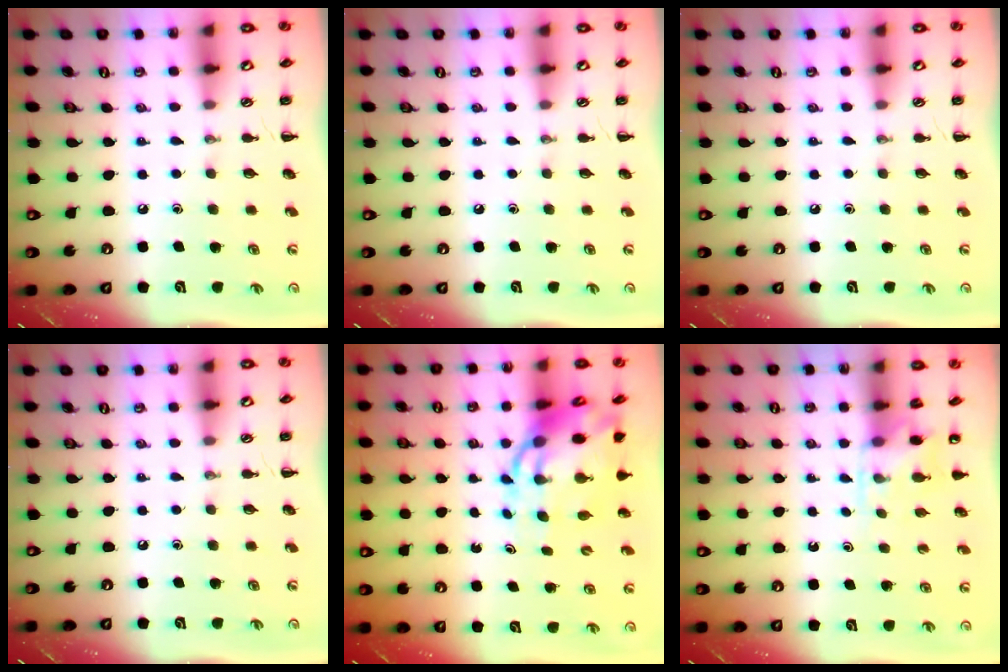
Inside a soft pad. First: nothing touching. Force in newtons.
{"total": 0.0}
{"total": 0.0}
{"total": 0.0}
{"total": 10.7, "press": 10.3, "slide": 2.9}
{"total": 4.0, "press": 3.8, "slide": 1.0}